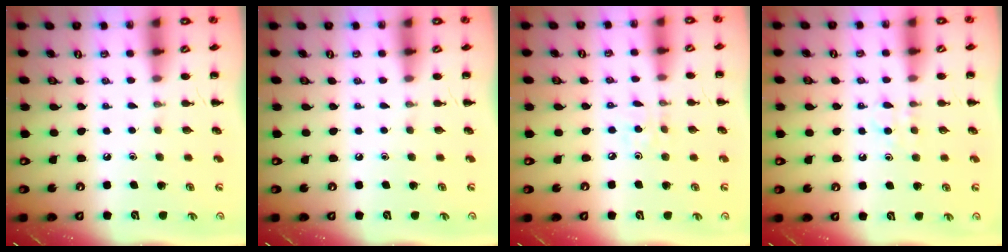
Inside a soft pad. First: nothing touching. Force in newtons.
{"total": 0.0}
{"total": 2.4, "press": 2.2, "slide": 0.8}
{"total": 4.1, "press": 3.9, "slide": 1.3}